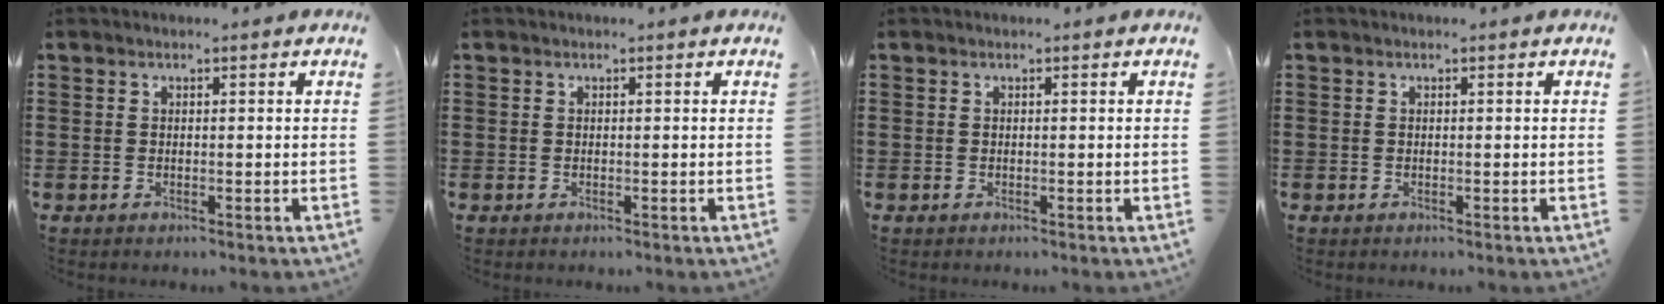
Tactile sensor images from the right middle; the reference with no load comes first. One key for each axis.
{"total": 0.0}
{"total": 0.0}
{"total": 0.0}